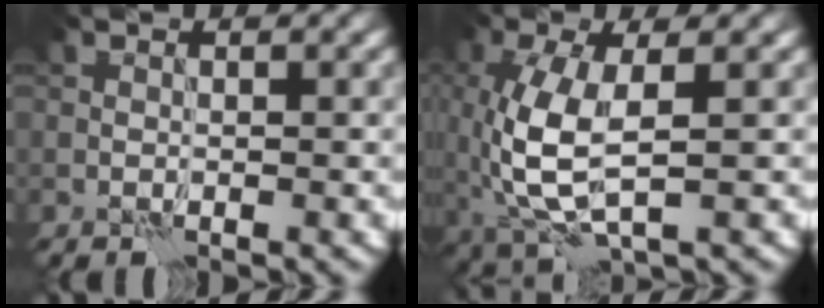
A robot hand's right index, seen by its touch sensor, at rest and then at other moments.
{"total": 6.6, "force": [-0.1, 2.7, 6.0], "torque": [-0.151, -0.005, 0.002]}